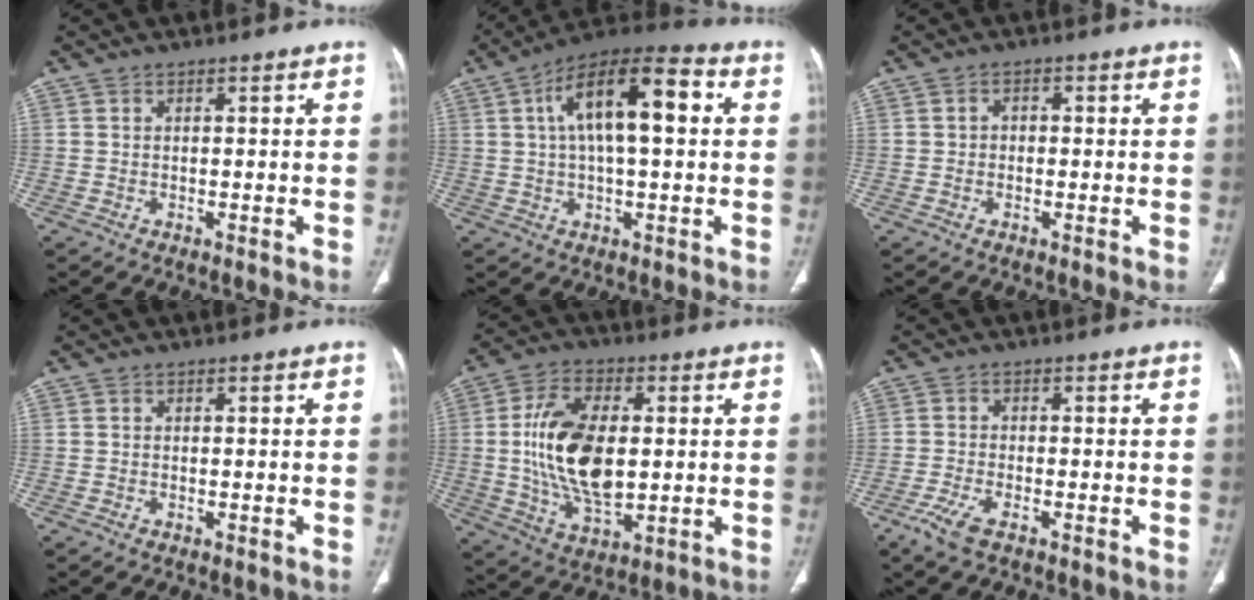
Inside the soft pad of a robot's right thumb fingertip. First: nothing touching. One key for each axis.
{"total": 16.0, "fx": 3.4, "fy": 6.2, "fz": 14.4, "tx": -0.234, "ty": 0.027, "tz": 0.047}
{"total": 1.5, "fx": -0.1, "fy": 1.2, "fz": 0.8, "tx": -0.003, "ty": 0.007, "tz": -0.007}
{"total": 0.0}
{"total": 17.3, "fx": 0.7, "fy": 9.3, "fz": 14.6, "tx": -0.268, "ty": -0.007, "tz": 0.019}
{"total": 4.3, "fx": -2.7, "fy": 1.4, "fz": 3.0, "tx": -0.077, "ty": 0.006, "tz": -0.054}